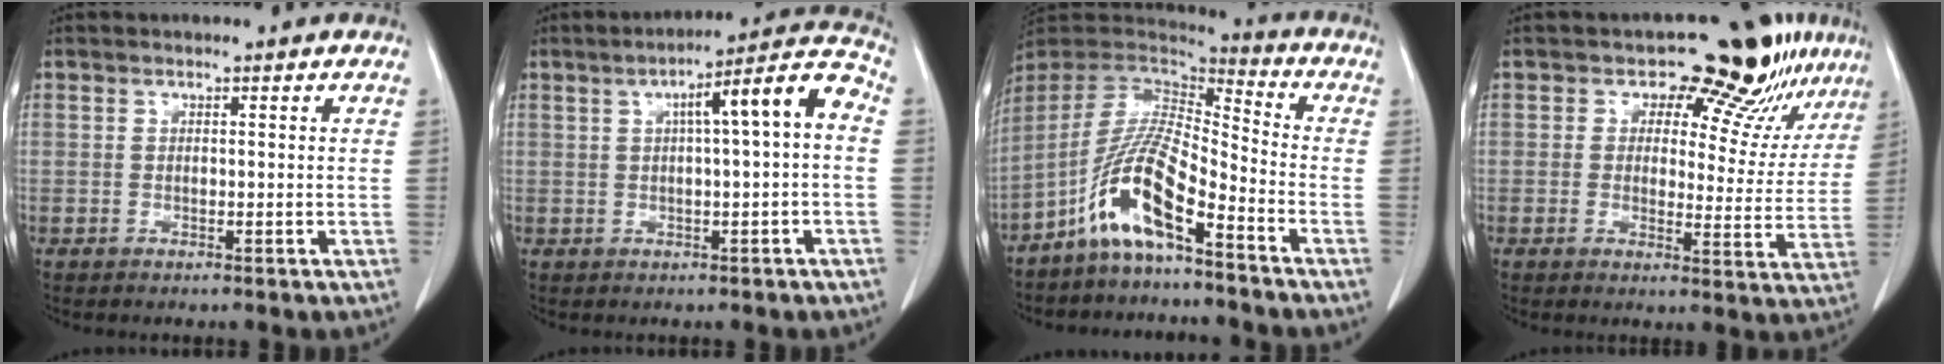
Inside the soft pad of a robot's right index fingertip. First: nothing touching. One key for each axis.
{"total": 9.2, "fx": 1.2, "fy": 0.7, "fz": 9.1, "tx": -0.127, "ty": 0.031, "tz": 0.013}
{"total": 11.5, "fx": -6.8, "fy": 1.7, "fz": 9.2, "tx": -0.191, "ty": 0.002, "tz": -0.134}
{"total": 11.3, "fx": 7.4, "fy": 4.7, "fz": 7.1, "tx": -0.081, "ty": -0.004, "tz": 0.086}